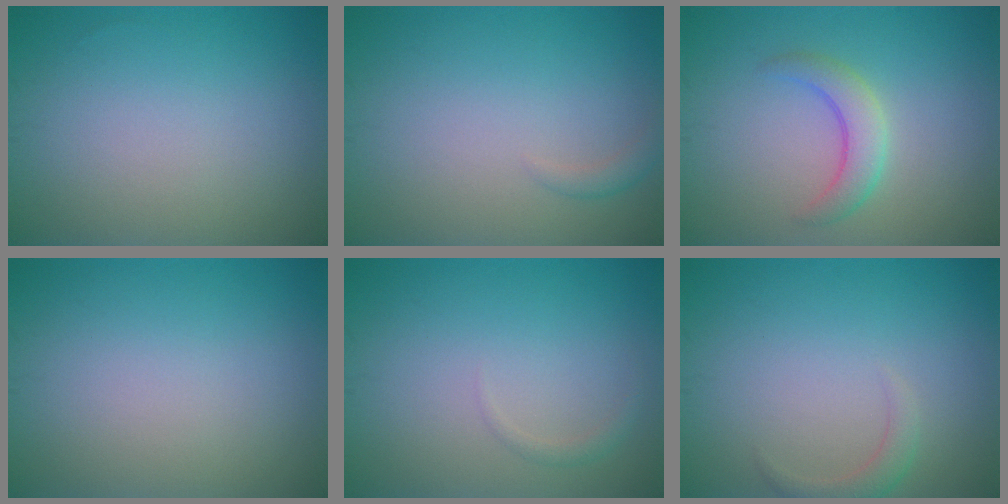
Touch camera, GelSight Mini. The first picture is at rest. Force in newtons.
{"total": 0.9, "press": 0.9, "slide": 0.1}
{"total": 2.9, "press": 2.9, "slide": 0.1}
{"total": 0.0}
{"total": 0.8, "press": 0.8, "slide": 0.0}
{"total": 1.6, "press": 1.6, "slide": 0.1}